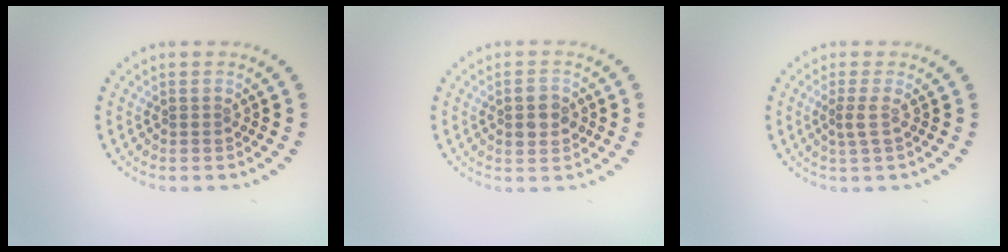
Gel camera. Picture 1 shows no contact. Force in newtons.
{"total": 2.7, "press": 2.7, "slide": 0.1}
{"total": 1.5, "press": 1.1, "slide": 1.1}